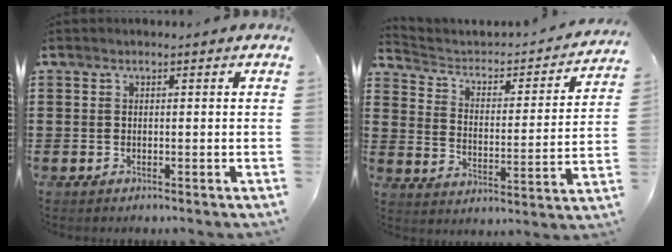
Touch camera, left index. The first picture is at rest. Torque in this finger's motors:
{"motor_torque": [-0.34, 0.66, 0.00, -0.01]}